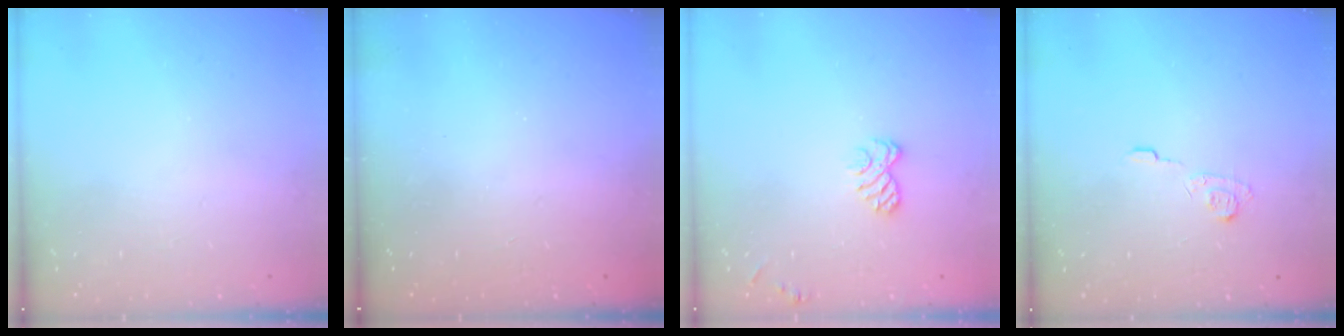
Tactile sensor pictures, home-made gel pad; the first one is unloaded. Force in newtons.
{"total": 2.4, "press": 2.3, "slide": 0.8}
{"total": 6.1, "press": 5.9, "slide": 1.4}
{"total": 6.2, "press": 6.2, "slide": 0.5}